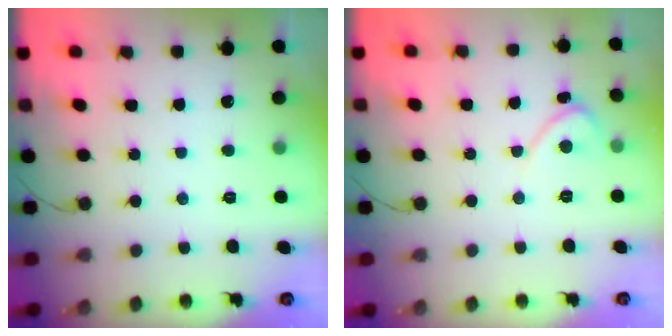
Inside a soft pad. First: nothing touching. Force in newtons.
{"total": 2.2, "press": 2.2, "slide": 0.2}